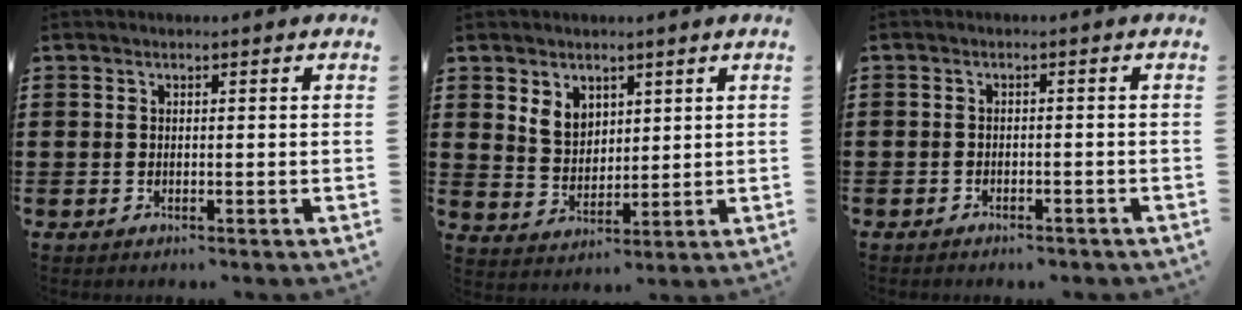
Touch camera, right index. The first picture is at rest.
{"total": 4.8, "force": [2.8, 3.6, 1.5], "torque": [-0.046, 0.011, 0.053]}
{"total": 1.5, "force": [-1.5, 0.3, 0.0], "torque": [-0.005, 0.002, -0.034]}